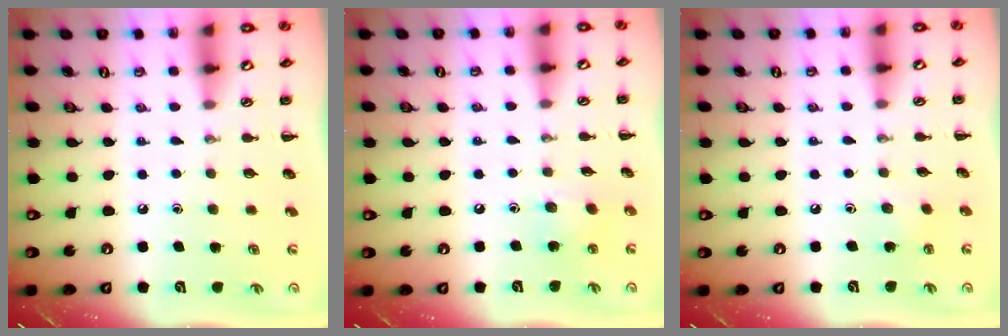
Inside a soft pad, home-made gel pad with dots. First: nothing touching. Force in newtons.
{"total": 5.7, "press": 5.6, "slide": 1.0}
{"total": 2.2, "press": 2.0, "slide": 0.8}